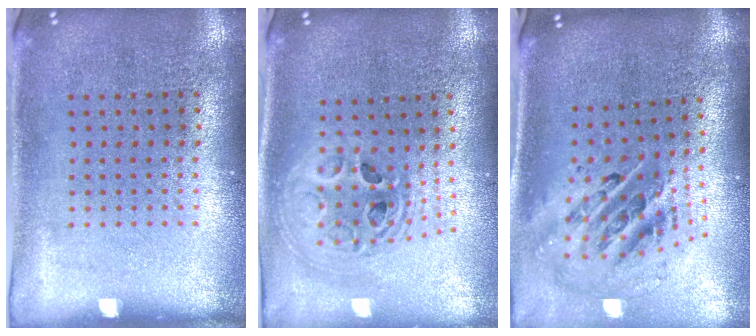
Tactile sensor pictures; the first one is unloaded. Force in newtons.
{"total": 2.1, "press": 1.7, "slide": 1.3}
{"total": 1.9, "press": 1.4, "slide": 1.3}